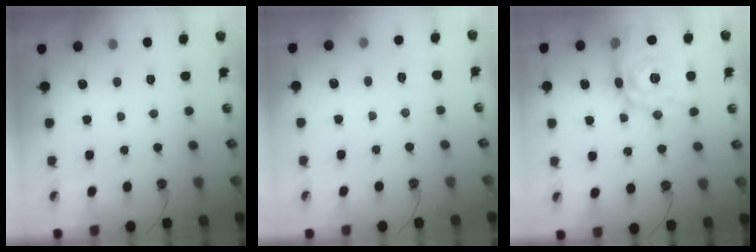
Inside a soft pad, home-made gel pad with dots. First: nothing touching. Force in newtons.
{"total": 5.5, "press": 5.4, "slide": 0.7}
{"total": 18.6, "press": 18.5, "slide": 1.8}